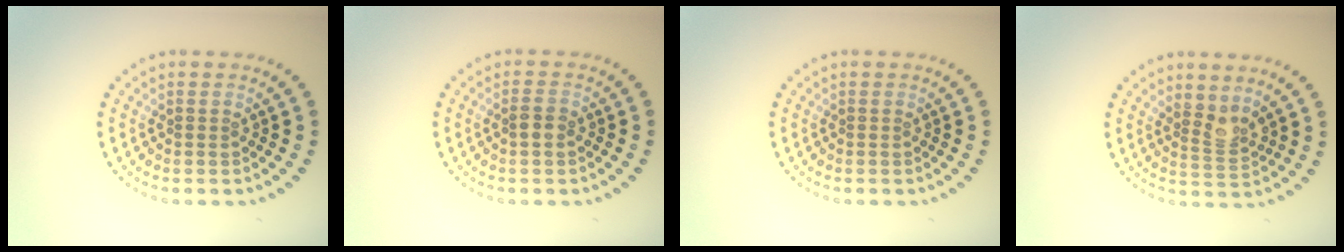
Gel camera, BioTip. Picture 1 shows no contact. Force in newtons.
{"total": 1.3, "press": 1.3, "slide": 0.3}
{"total": 0.0}
{"total": 2.1, "press": 1.6, "slide": 1.4}